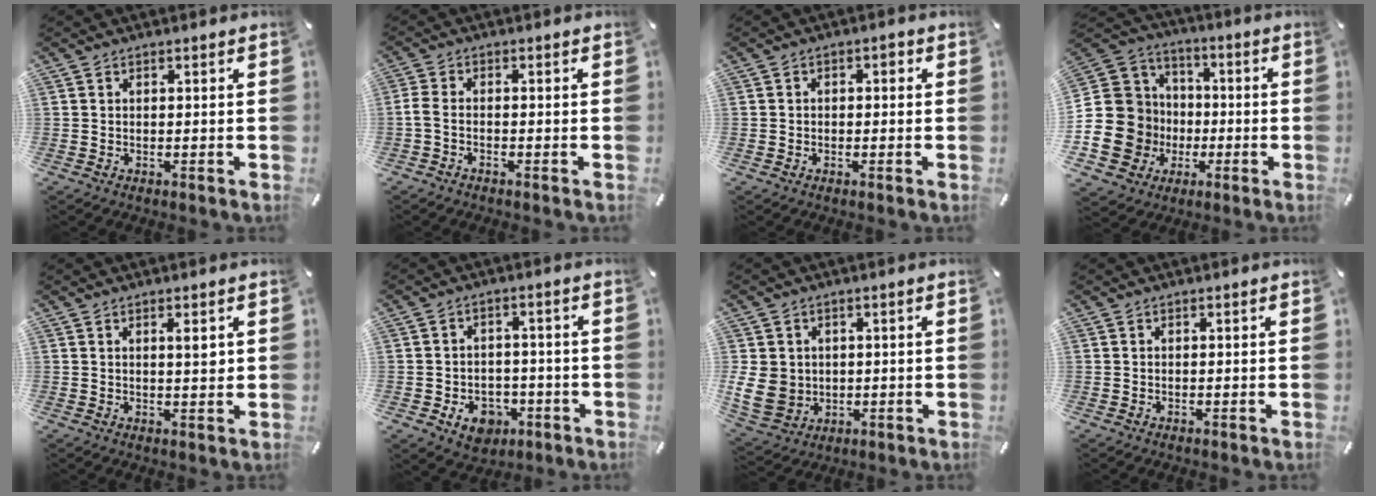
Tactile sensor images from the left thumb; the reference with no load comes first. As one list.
[{"total": 2.2, "force": [-1.5, 0.7, 1.4], "torque": [-0.038, 0.003, -0.032]}, {"total": 1.8, "force": [-0.7, 1.3, 1.0], "torque": [-0.019, 0.011, -0.016]}, {"total": 17.0, "force": [-3.6, 16.0, 4.5], "torque": [-0.103, 0.012, -0.049]}, {"total": 2.9, "force": [1.1, 0.6, 2.6], "torque": [-0.037, -0.002, 0.012]}, {"total": 7.7, "force": [-3.2, 6.2, 3.4], "torque": [-0.049, 0.021, -0.055]}, {"total": 8.4, "force": [0.4, 7.6, 3.5], "torque": [-0.090, -0.001, 0.009]}, {"total": 0.0}]